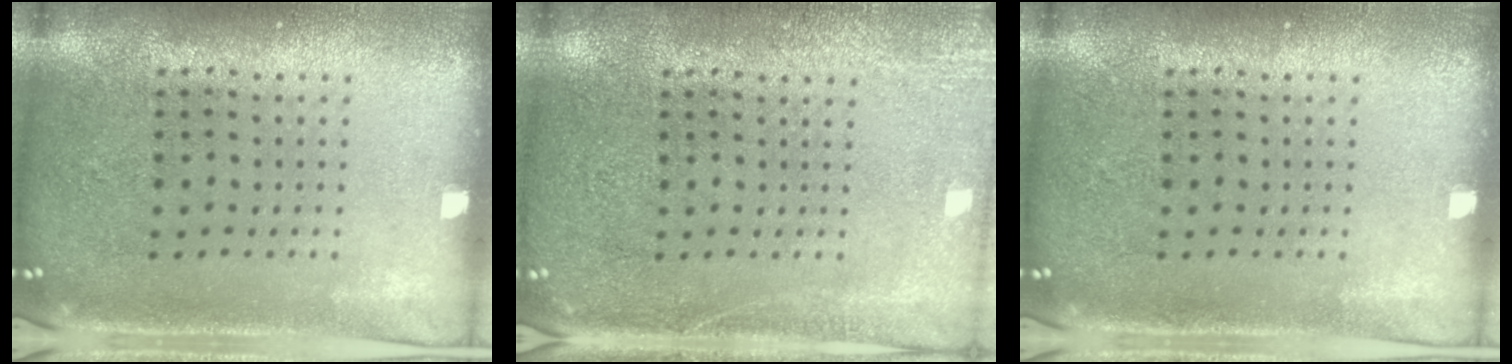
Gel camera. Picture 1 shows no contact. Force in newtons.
{"total": 2.8, "press": 2.7, "slide": 0.4}
{"total": 0.0}